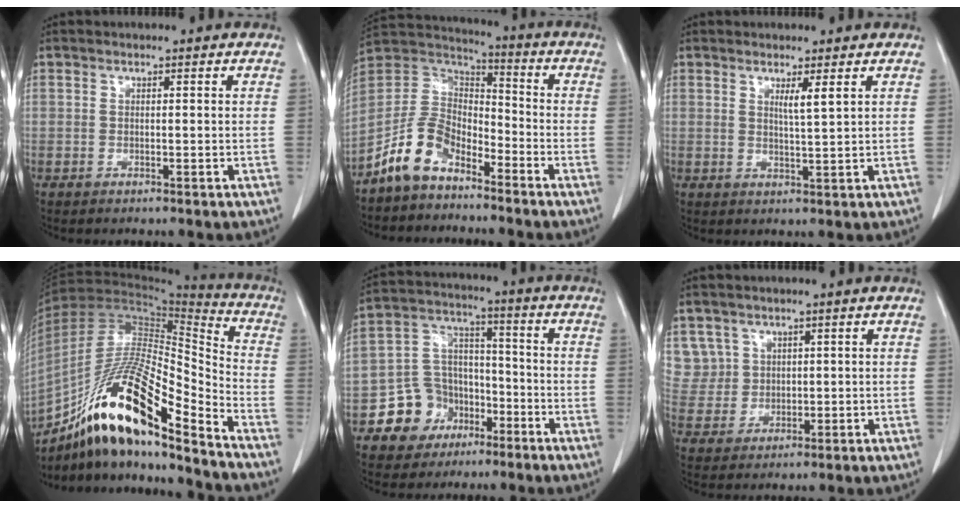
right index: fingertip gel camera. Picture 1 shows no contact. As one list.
[{"total": 9.7, "force": [-6.8, 5.2, 4.5], "torque": [-0.103, 0.028, -0.140]}, {"total": 2.3, "force": [1.2, -0.4, 1.9], "torque": [-0.039, -0.008, 0.024]}, {"total": 21.4, "force": [-14.1, 3.6, 15.7], "torque": [-0.294, -0.008, -0.248]}, {"total": 10.1, "force": [-5.2, 8.3, 2.2], "torque": [-0.044, 0.036, -0.083]}, {"total": 6.6, "force": [3.6, 5.4, 0.1], "torque": [-0.003, 0.014, 0.088]}]